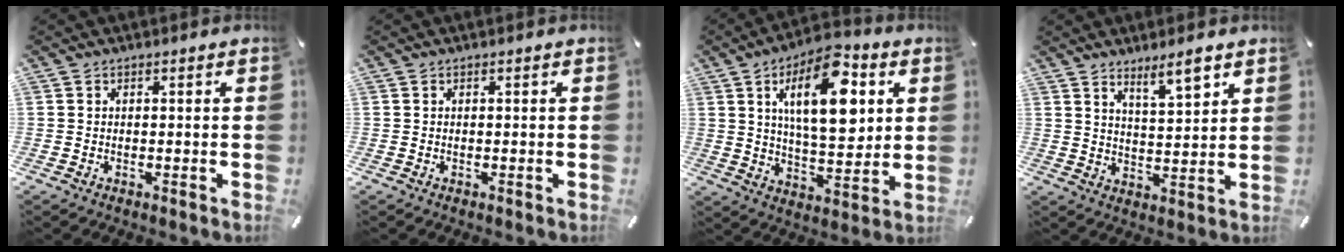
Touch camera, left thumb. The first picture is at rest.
{"total": 0.0}
{"total": 18.0, "force": [6.8, 8.4, 14.4], "torque": [-0.230, -0.019, 0.105]}
{"total": 6.8, "force": [5.7, 1.4, 3.4], "torque": [-0.041, -0.041, 0.095]}